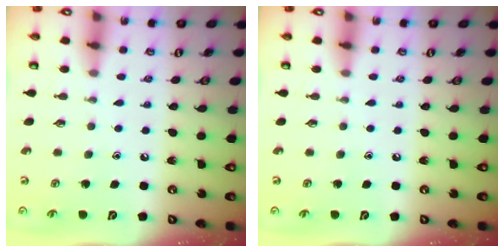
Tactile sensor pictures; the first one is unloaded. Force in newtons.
{"total": 0.0}